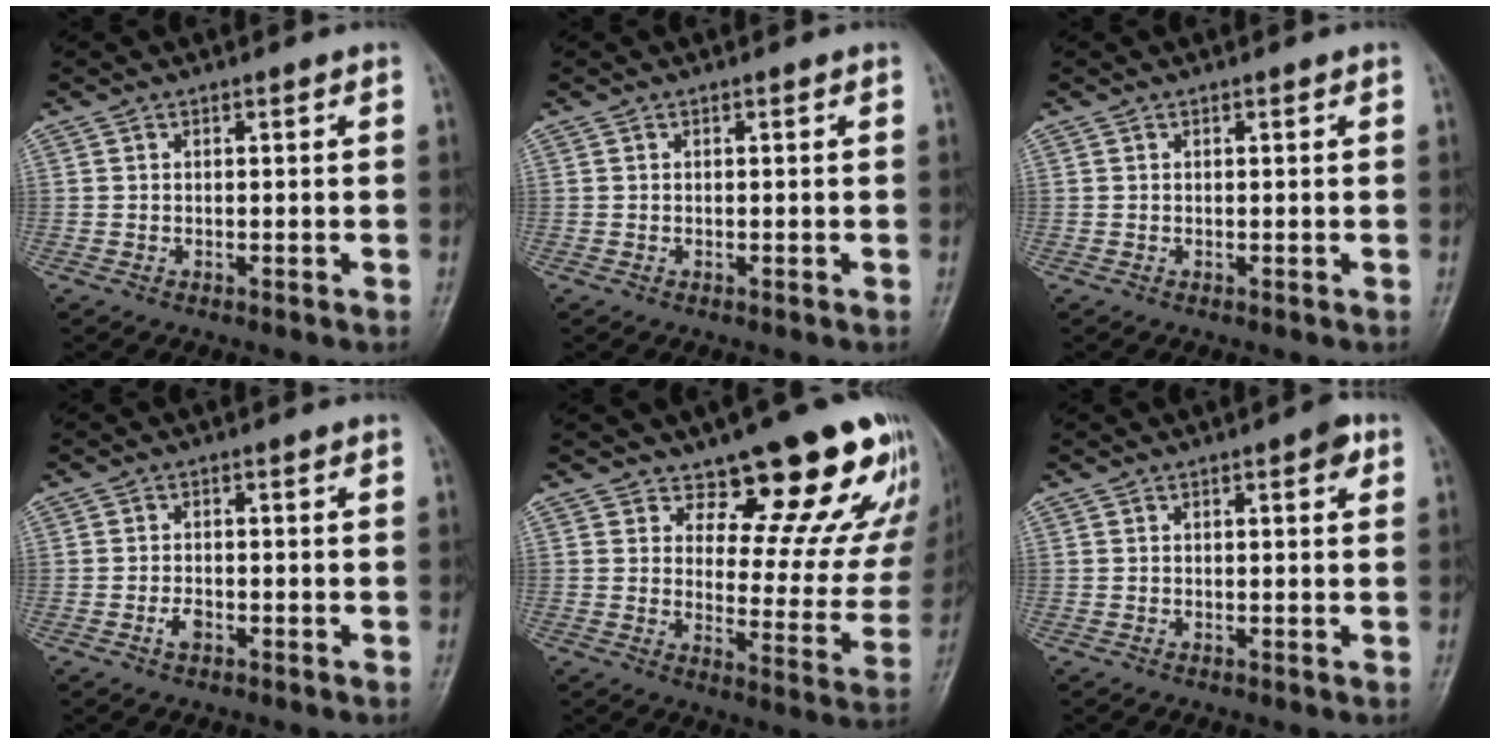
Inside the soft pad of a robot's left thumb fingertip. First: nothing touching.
{"total": 0.0}
{"total": 0.0}
{"total": 2.0, "force": [-0.9, 1.1, 1.3], "torque": [-0.024, 0.004, -0.019]}
{"total": 17.7, "force": [13.2, 6.9, 9.6], "torque": [-0.058, -0.099, 0.165]}
{"total": 2.5, "force": [1.1, 1.0, 2.1], "torque": [-0.021, 0.001, 0.010]}